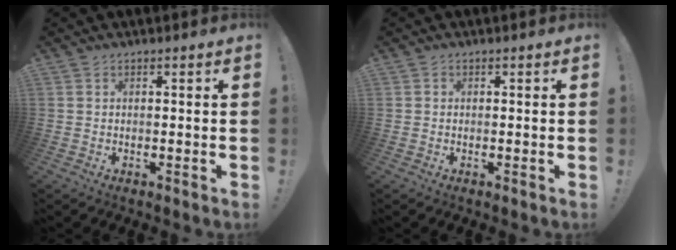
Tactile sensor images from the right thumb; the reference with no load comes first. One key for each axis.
{"total": 0.5, "fx": -0.2, "fy": 0.5, "fz": 0.1, "tx": -0.004, "ty": 0.002, "tz": -0.002}